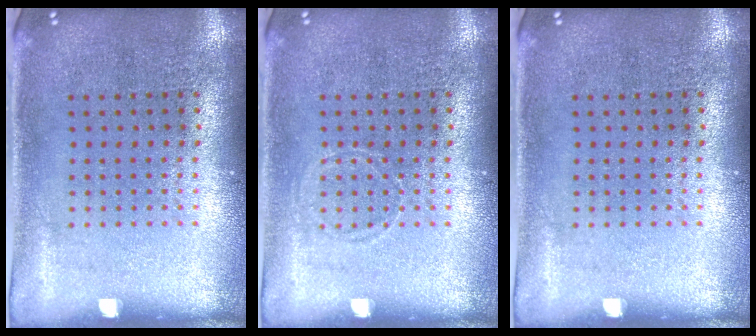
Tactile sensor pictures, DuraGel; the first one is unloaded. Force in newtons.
{"total": 0.6, "press": 0.6, "slide": 0.0}
{"total": 0.0}